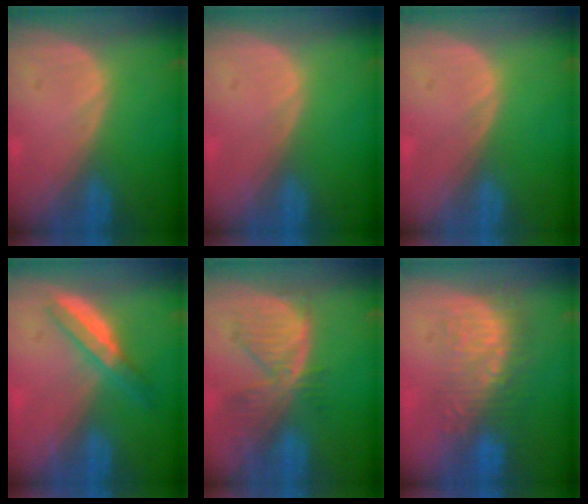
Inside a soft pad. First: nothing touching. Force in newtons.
{"total": 0.0}
{"total": 0.0}
{"total": 5.2, "press": 4.6, "slide": 2.4}
{"total": 7.6, "press": 6.8, "slide": 3.5}
{"total": 8.7, "press": 8.4, "slide": 2.5}